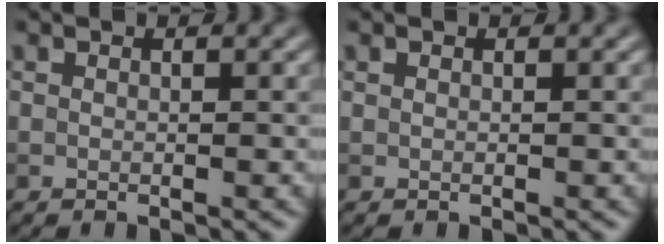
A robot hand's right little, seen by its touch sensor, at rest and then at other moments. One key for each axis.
{"total": 0.0}